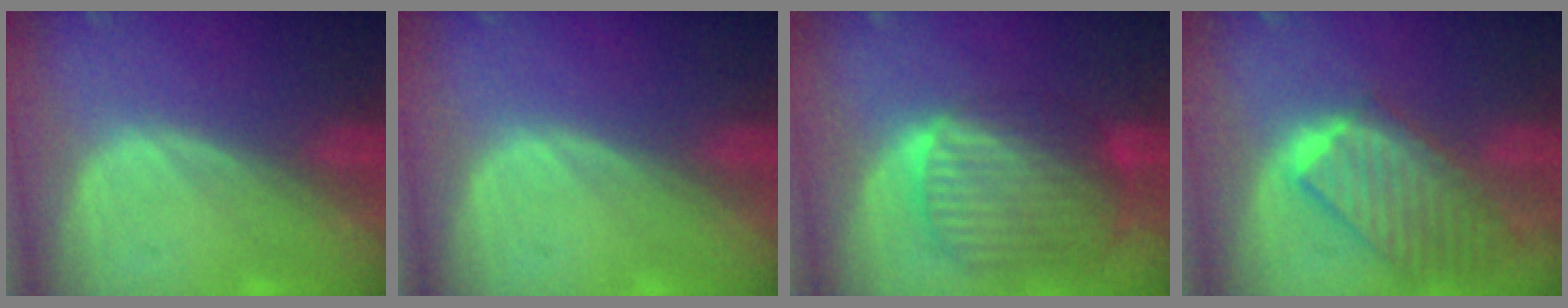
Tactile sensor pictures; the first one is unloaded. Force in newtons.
{"total": 0.0}
{"total": 10.4, "press": 8.8, "slide": 5.5}
{"total": 9.8, "press": 8.6, "slide": 4.6}